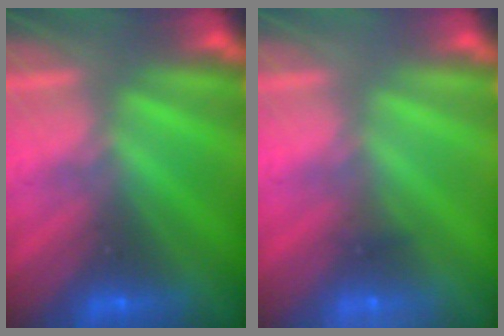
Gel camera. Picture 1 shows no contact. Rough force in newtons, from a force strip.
{"total": 1.9}